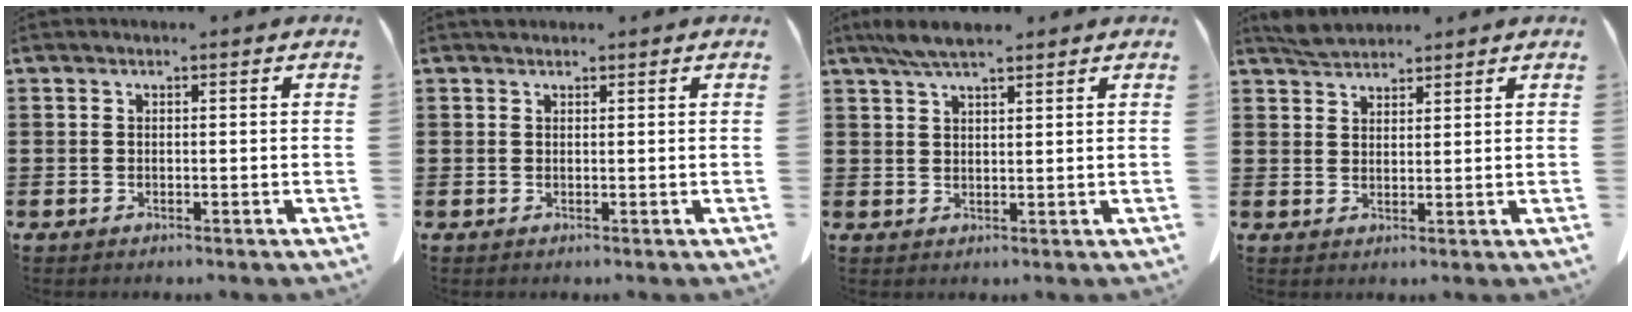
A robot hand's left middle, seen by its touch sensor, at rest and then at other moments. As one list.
[{"total": 0.6, "force": [0.5, 0.3, 0.1], "torque": [-0.004, 0.000, 0.012]}, {"total": 4.7, "force": [3.6, 1.0, 2.9], "torque": [-0.065, -0.004, 0.067]}, {"total": 2.9, "force": [2.8, 0.6, 0.6], "torque": [-0.020, -0.003, 0.054]}]